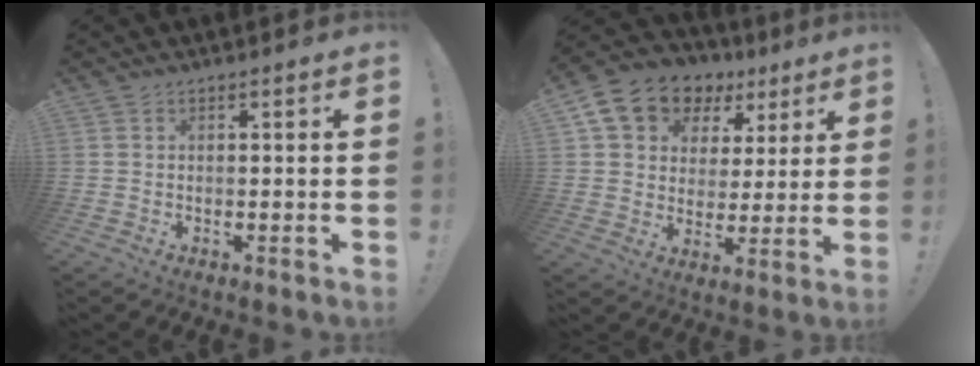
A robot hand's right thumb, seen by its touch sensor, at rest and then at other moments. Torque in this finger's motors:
{"motor_torque": [0.79, 0.91, 0.72, 0.05, 0.08]}